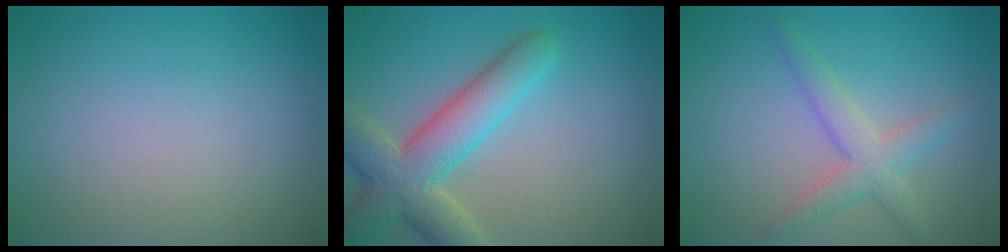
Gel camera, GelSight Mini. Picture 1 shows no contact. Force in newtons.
{"total": 6.5, "press": 6.5, "slide": 0.4}
{"total": 3.1, "press": 3.1, "slide": 0.1}